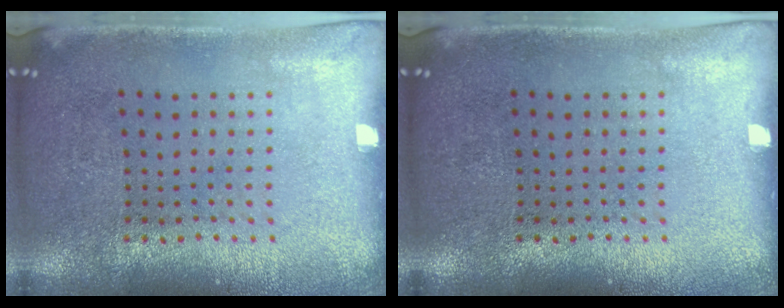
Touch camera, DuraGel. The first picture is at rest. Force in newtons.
{"total": 0.0}